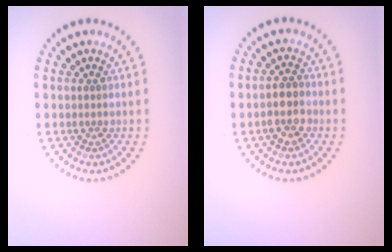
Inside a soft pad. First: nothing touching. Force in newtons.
{"total": 2.6, "press": 2.4, "slide": 1.0}